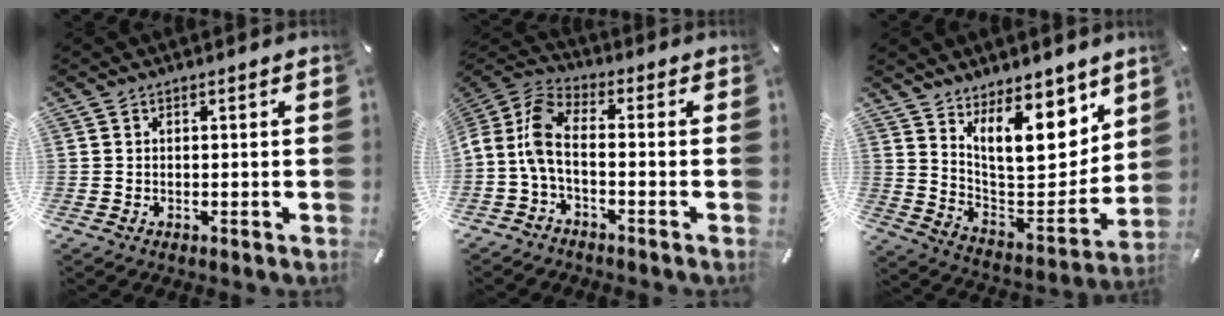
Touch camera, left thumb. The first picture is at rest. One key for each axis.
{"total": 8.2, "fx": -1.8, "fy": 4.2, "fz": 6.8, "tx": -0.159, "ty": -0.008, "tz": -0.035}
{"total": 16.3, "fx": 10.9, "fy": 8.0, "fz": 9.1, "tx": -0.126, "ty": -0.091, "tz": 0.192}